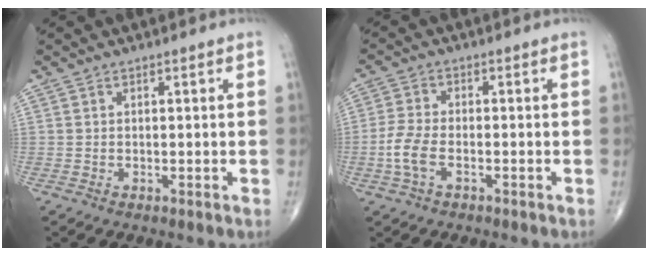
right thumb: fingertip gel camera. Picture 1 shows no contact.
{"total": 5.4, "force": [-1.9, 2.8, 4.2], "torque": [-0.101, 0.014, -0.039]}